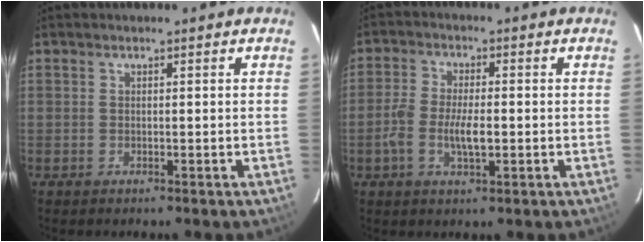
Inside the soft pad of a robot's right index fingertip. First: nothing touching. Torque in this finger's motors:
{"motor_torque": [0.34, -0.01, 0.20, 0.12]}